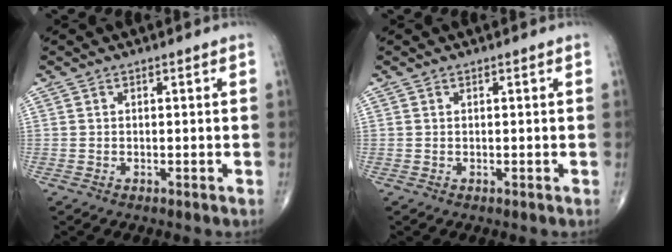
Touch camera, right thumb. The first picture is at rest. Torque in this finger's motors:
{"motor_torque": [-0.06, -0.12, -0.13, -0.15, 0.01]}